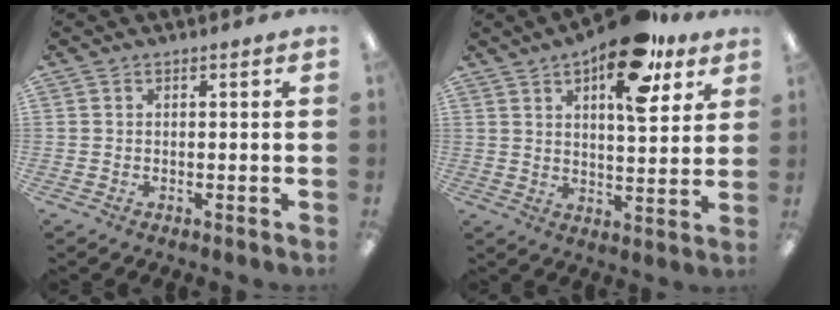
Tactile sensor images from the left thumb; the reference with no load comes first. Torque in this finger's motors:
{"motor_torque": [0.89, 0.92, 1.63, -1.18, 0.23]}